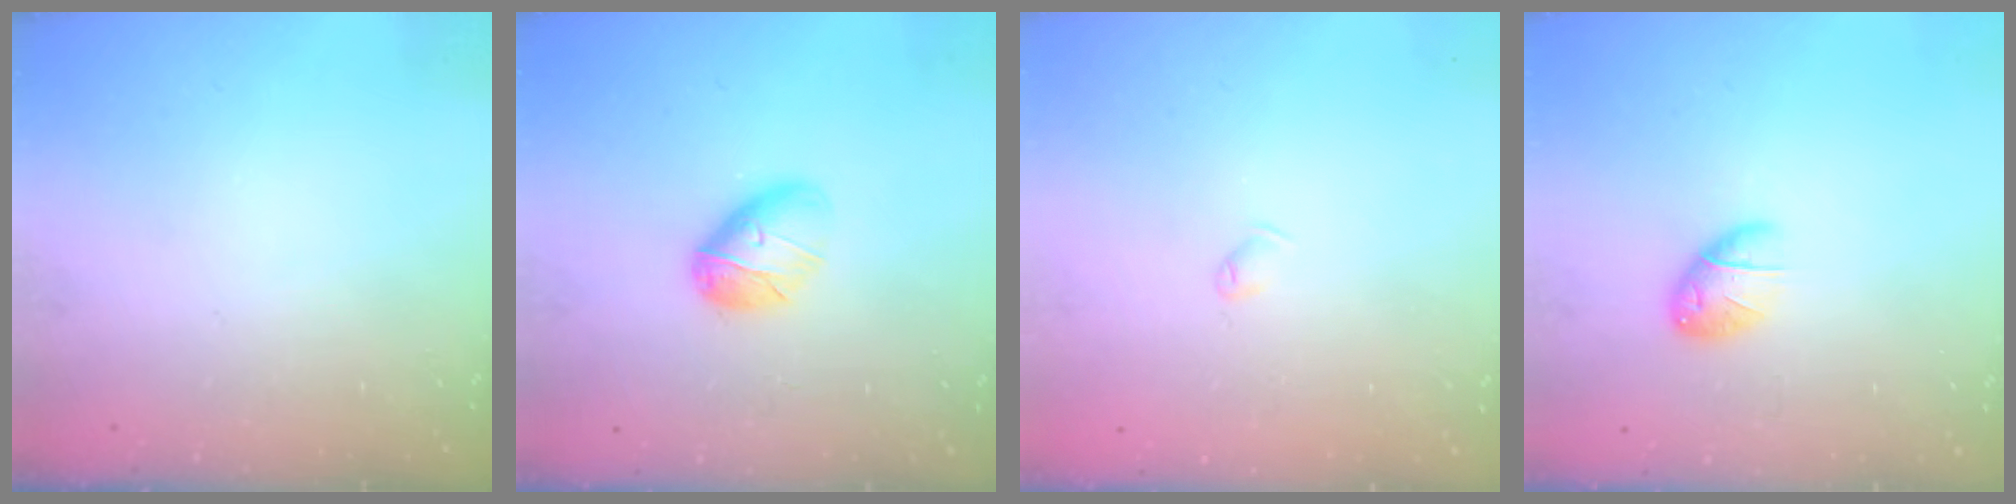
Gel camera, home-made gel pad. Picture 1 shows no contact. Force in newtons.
{"total": 9.9, "press": 9.9, "slide": 0.6}
{"total": 3.5, "press": 3.5, "slide": 0.5}
{"total": 7.1, "press": 7.0, "slide": 1.4}